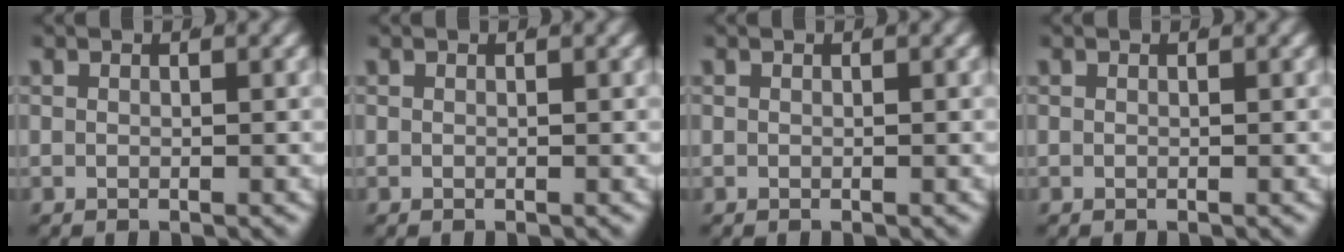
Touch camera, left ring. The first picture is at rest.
{"total": 0.0}
{"total": 0.0}
{"total": 0.0}